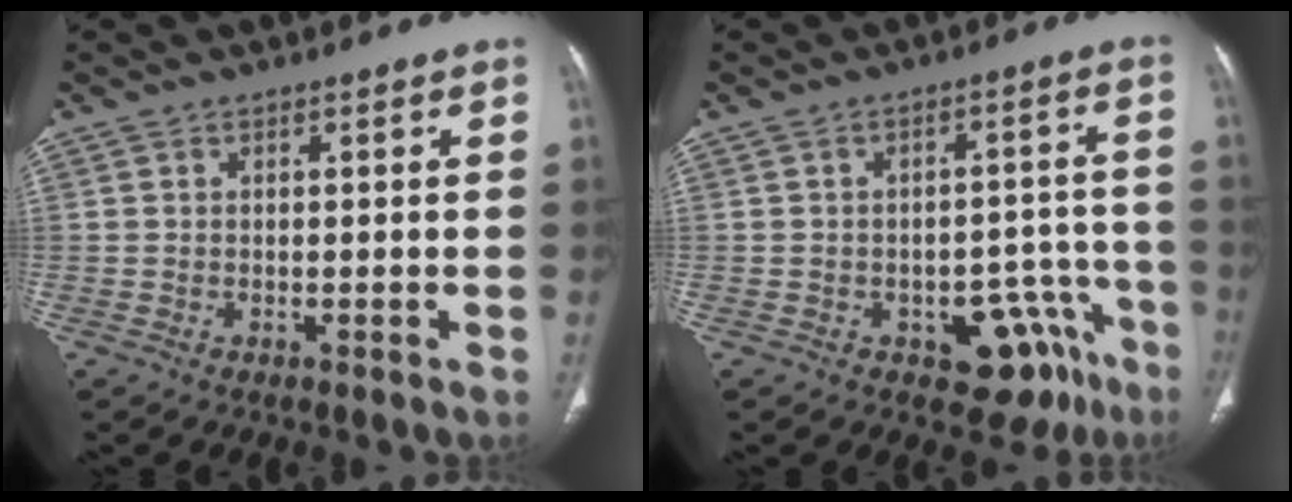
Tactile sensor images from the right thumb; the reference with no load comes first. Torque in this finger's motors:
{"motor_torque": [2.95, 2.06, 1.51, -0.84, 0.39]}